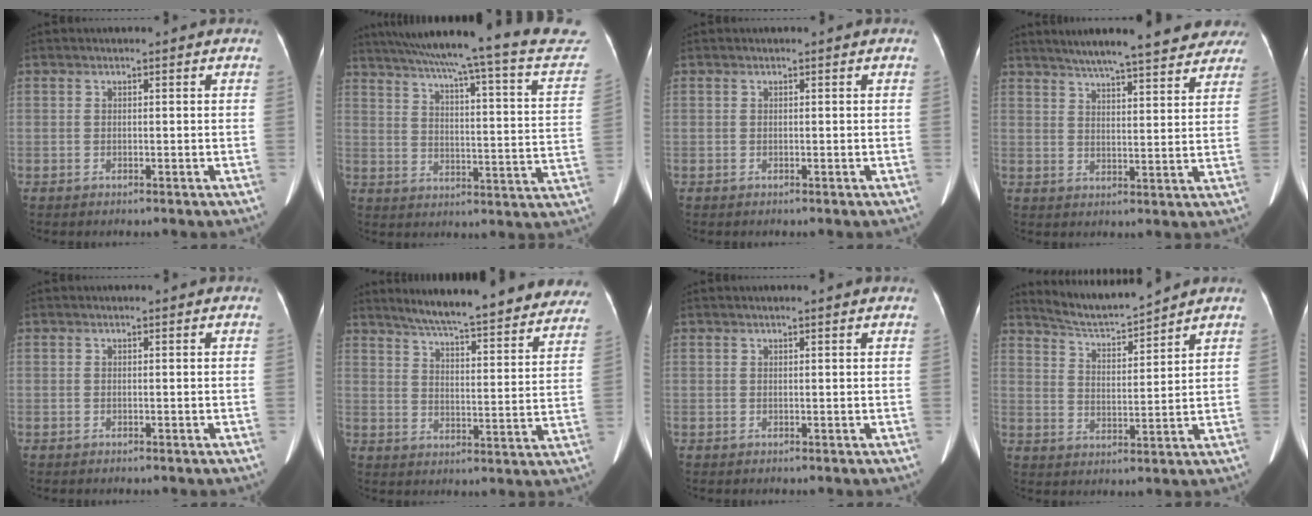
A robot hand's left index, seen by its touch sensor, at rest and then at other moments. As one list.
[{"total": 30.6, "force": [26.8, 1.7, 14.6], "torque": [-0.218, -0.064, 0.328]}, {"total": 0.0}, {"total": 19.7, "force": [16.8, 3.4, 9.7], "torque": [-0.140, 0.021, 0.215]}, {"total": 0.0}, {"total": 26.8, "force": [23.8, 3.4, 11.9], "torque": [-0.168, -0.041, 0.294]}, {"total": 1.9, "force": [1.7, 0.0, 1.0], "torque": [-0.013, 0.019, 0.023]}, {"total": 8.0, "force": [7.8, -0.5, 1.8], "torque": [-0.044, 0.002, 0.148]}]